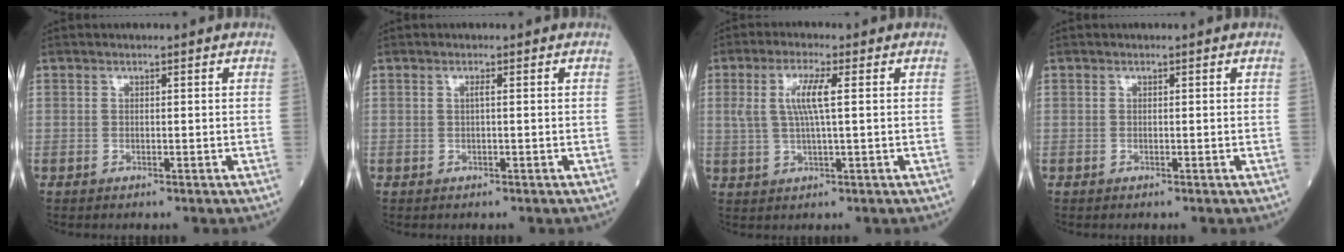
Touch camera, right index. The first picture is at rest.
{"total": 0.6, "force": [0.1, -0.1, 0.6], "torque": [-0.011, 0.000, 0.002]}
{"total": 5.4, "force": [1.2, 0.3, 5.2], "torque": [-0.114, 0.011, 0.028]}
{"total": 0.0}